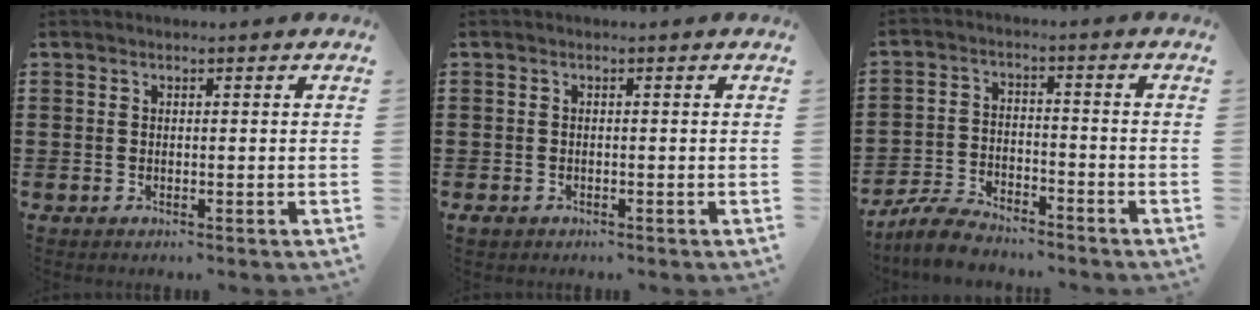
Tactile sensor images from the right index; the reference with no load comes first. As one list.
[{"total": 0.7, "force": [-0.6, 0.3, 0.1], "torque": [-0.005, -0.002, -0.012]}, {"total": 5.4, "force": [-5.1, 0.8, 1.5], "torque": [-0.039, 0.003, -0.100]}]